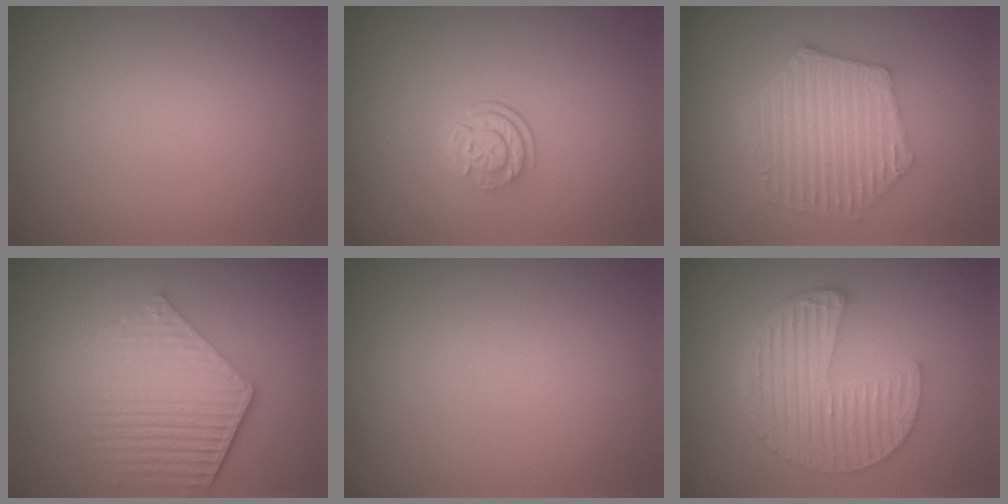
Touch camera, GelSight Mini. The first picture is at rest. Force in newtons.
{"total": 2.6, "press": 1.8, "slide": 1.9}
{"total": 6.1, "press": 4.7, "slide": 4.0}
{"total": 5.8, "press": 4.3, "slide": 3.9}
{"total": 0.0}
{"total": 6.7, "press": 4.8, "slide": 4.6}